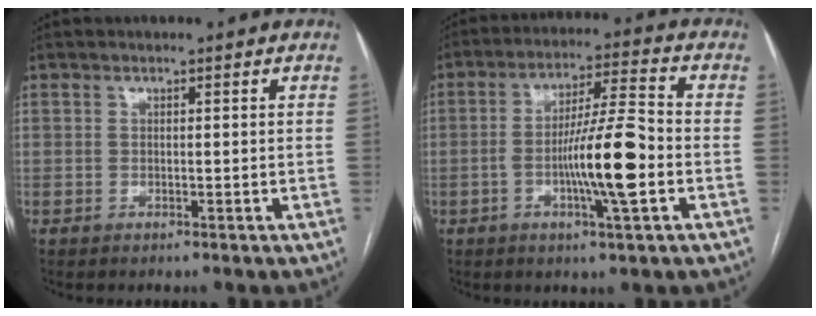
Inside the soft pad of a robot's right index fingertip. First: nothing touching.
{"total": 11.4, "force": [-2.8, 0.4, 11.0], "torque": [-0.193, 0.002, -0.052]}